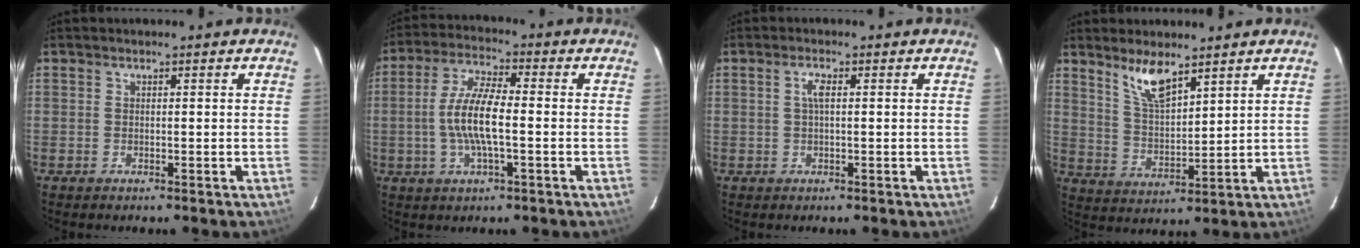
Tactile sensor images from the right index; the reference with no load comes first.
{"total": 9.4, "force": [-1.4, 2.2, 9.0], "torque": [-0.181, 0.004, -0.029]}
{"total": 2.0, "force": [0.3, 0.4, 1.9], "torque": [-0.038, 0.004, 0.004]}
{"total": 7.6, "force": [5.5, 2.1, 4.7], "torque": [-0.089, -0.003, 0.116]}